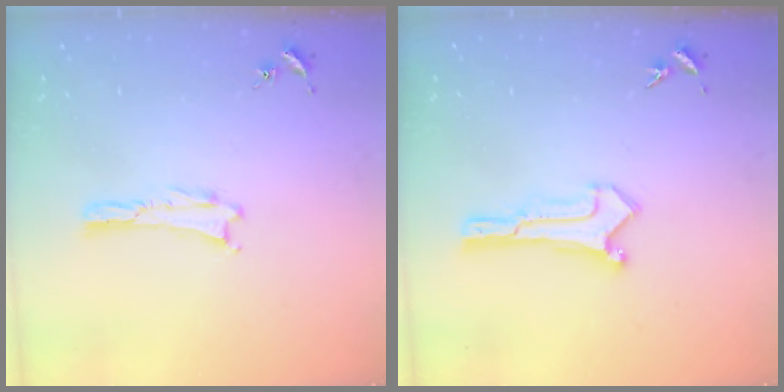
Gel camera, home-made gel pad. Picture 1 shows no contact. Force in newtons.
{"total": 0.6, "press": 0.6, "slide": 0.0}